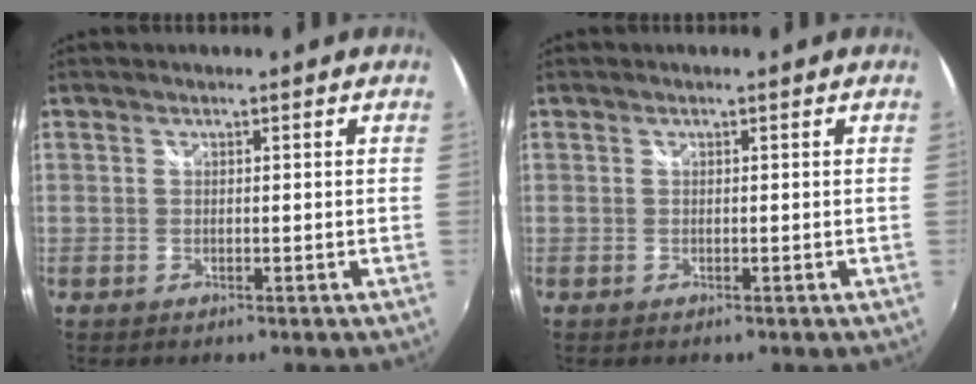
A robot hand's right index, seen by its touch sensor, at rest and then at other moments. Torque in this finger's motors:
{"motor_torque": [-0.01, 0.15, 0.00, 0.00]}